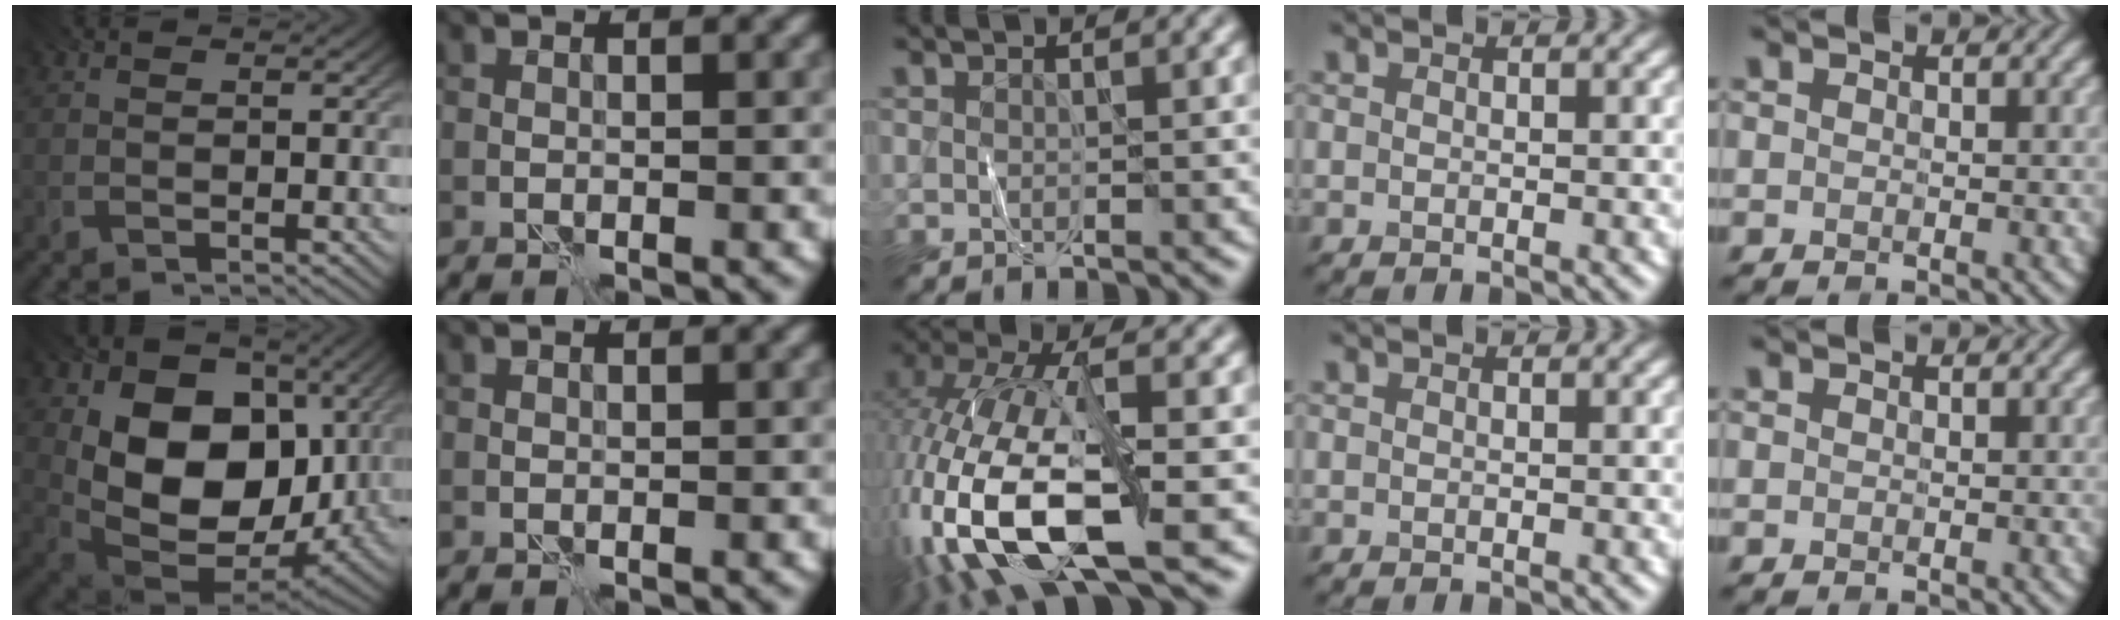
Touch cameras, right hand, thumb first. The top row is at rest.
{"thumb": {"total": 16.5, "force": [1.1, 11.7, 11.6], "torque": [-0.206, -0.036, 0.032]}, "middle": {"total": 14.7, "force": [-5.1, 5.7, 12.5], "torque": [-0.275, -0.002, -0.099]}}